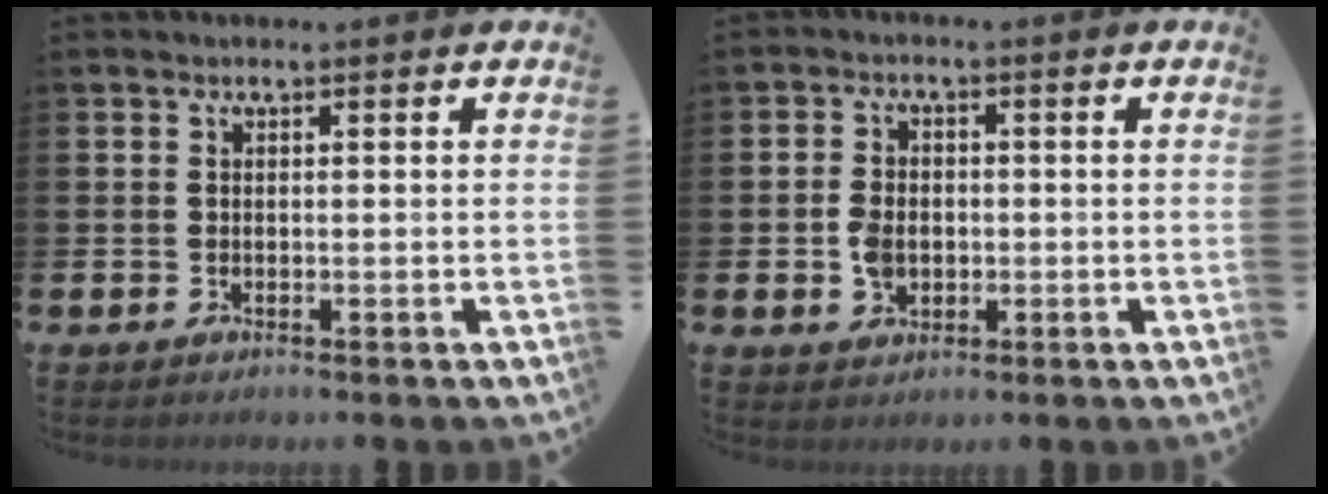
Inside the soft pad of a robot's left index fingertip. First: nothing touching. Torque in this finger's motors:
{"motor_torque": [0.96, -0.03, 0.46, 0.12]}